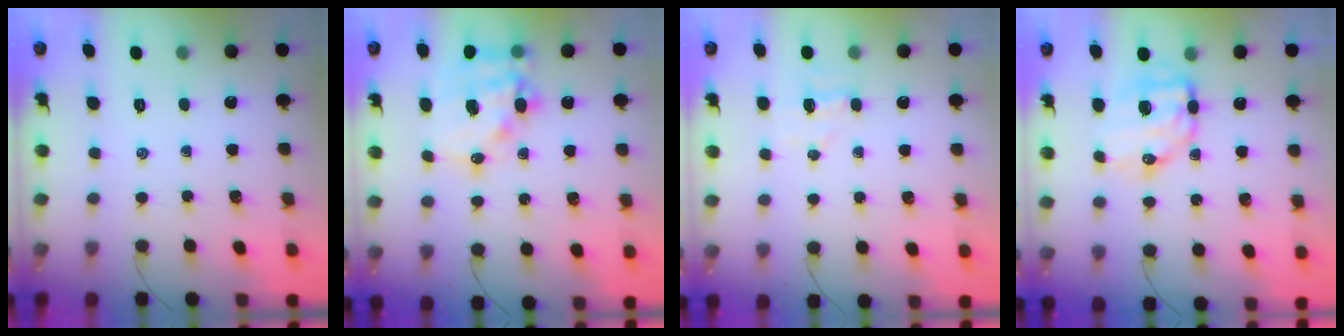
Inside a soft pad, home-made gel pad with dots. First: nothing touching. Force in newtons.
{"total": 16.2, "press": 15.8, "slide": 3.5}
{"total": 4.0, "press": 3.8, "slide": 1.1}
{"total": 8.7, "press": 8.5, "slide": 1.8}